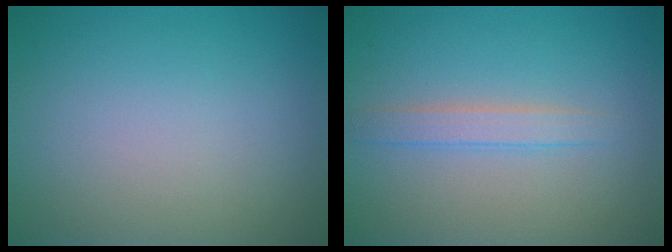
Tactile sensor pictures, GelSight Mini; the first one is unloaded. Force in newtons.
{"total": 1.8, "press": 1.8, "slide": 0.1}